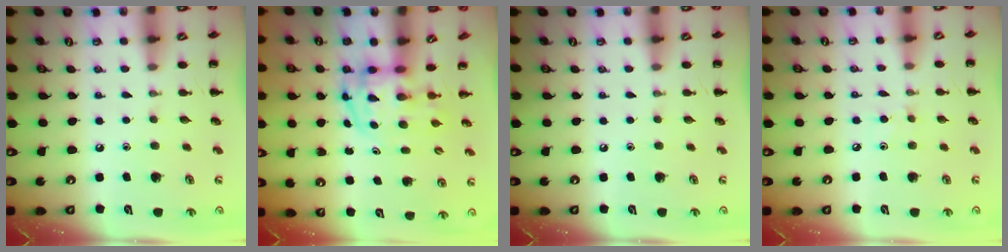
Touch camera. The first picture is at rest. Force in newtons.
{"total": 3.9, "press": 3.8, "slide": 0.6}
{"total": 0.0}
{"total": 2.9, "press": 2.7, "slide": 1.1}